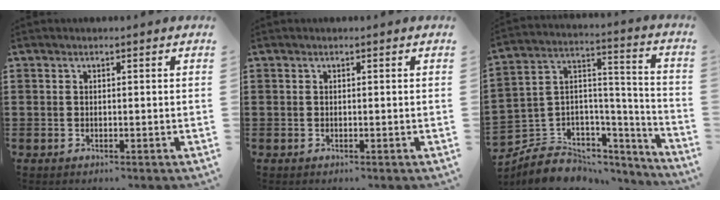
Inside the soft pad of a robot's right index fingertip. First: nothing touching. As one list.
[{"total": 0.0}, {"total": 6.9, "force": [-5.5, 4.2, 0.9], "torque": [-0.028, -0.003, -0.099]}]